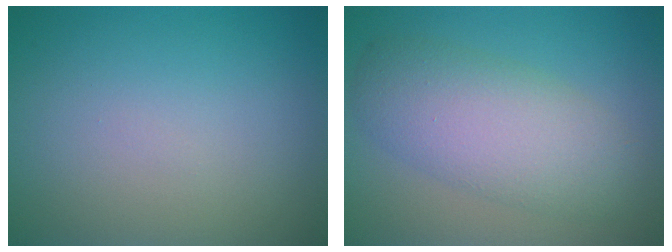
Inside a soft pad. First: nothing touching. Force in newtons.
{"total": 6.1, "press": 6.1, "slide": 0.4}